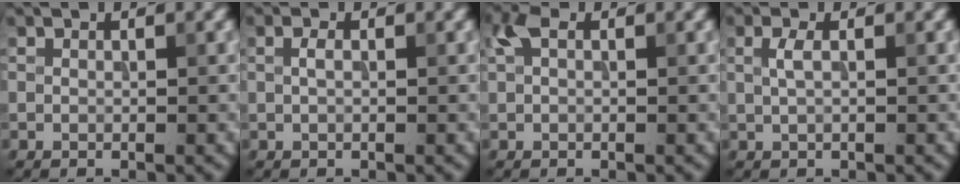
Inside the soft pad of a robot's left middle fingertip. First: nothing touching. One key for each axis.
{"total": 0.8, "fx": 0.1, "fy": 0.4, "fz": 0.7, "tx": -0.017, "ty": 0.001, "tz": 0.002}
{"total": 2.0, "fx": 0.9, "fy": 1.2, "fz": 1.4, "tx": -0.027, "ty": 0.008, "tz": 0.011}
{"total": 1.3, "fx": 0.3, "fy": 0.4, "fz": 1.2, "tx": -0.026, "ty": 0.002, "tz": 0.007}